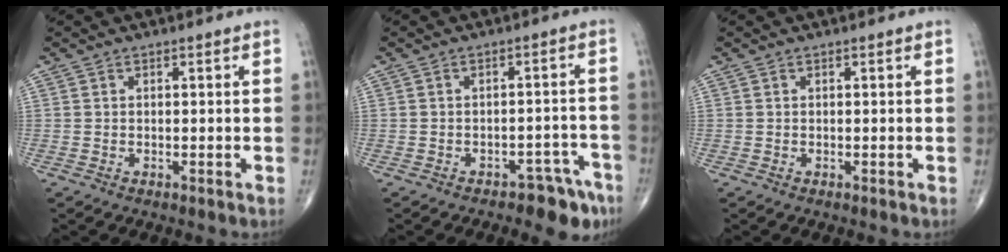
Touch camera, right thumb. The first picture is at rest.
{"total": 7.0, "force": [-5.0, 3.3, 3.5], "torque": [-0.024, 0.044, -0.062]}
{"total": 0.0}